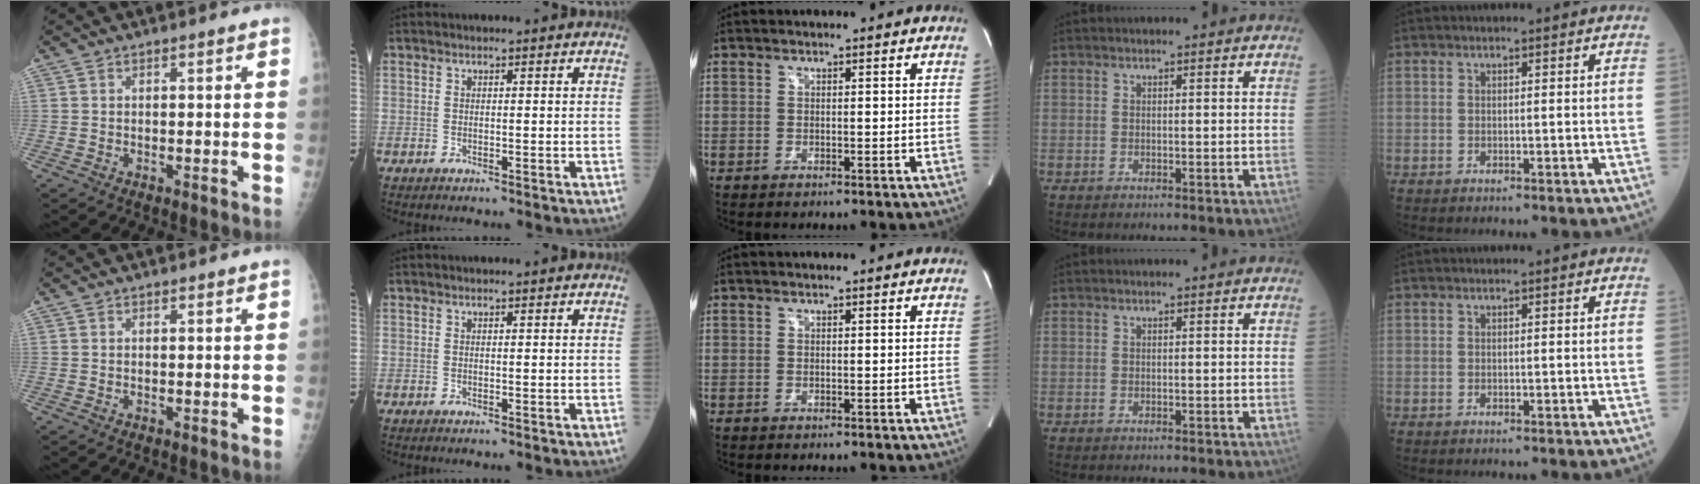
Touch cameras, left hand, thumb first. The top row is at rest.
{}